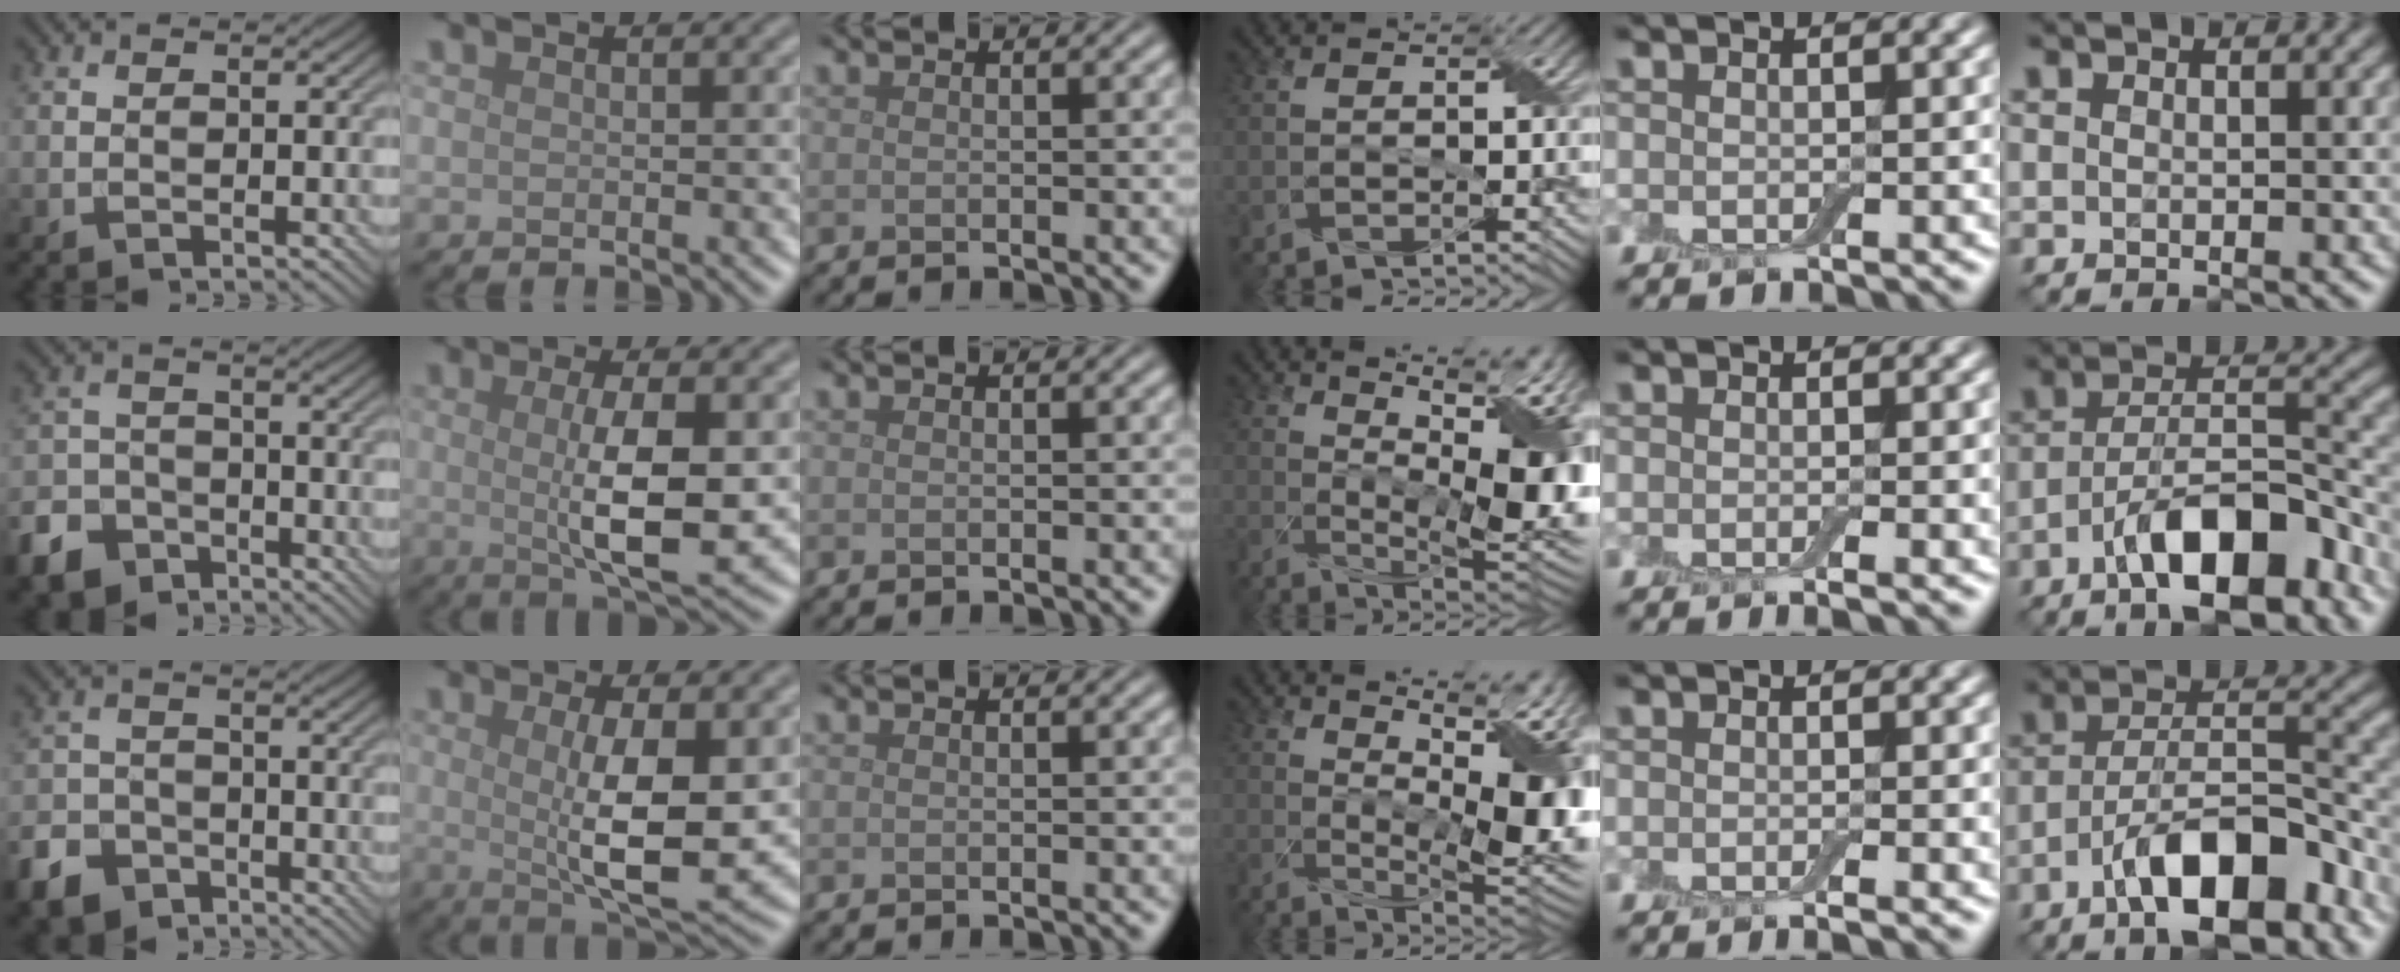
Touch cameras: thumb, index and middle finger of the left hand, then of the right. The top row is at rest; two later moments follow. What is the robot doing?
{"motion": "wrap", "object": "adhesive wrap"}